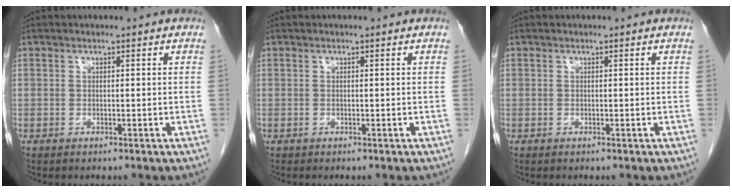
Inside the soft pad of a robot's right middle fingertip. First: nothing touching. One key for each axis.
{"total": 0.0}
{"total": 0.0}